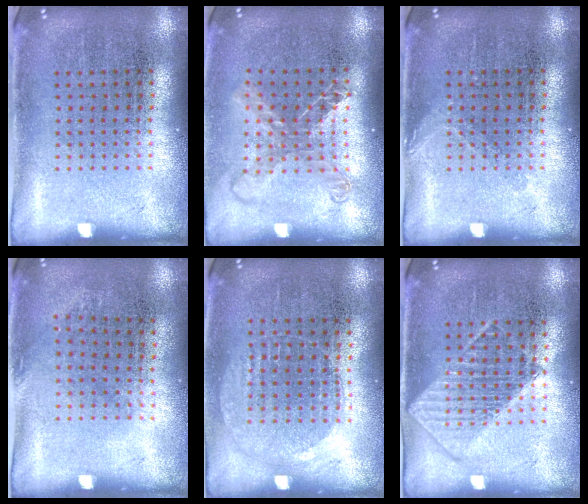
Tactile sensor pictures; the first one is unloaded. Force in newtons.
{"total": 1.6, "press": 1.3, "slide": 0.9}
{"total": 0.8, "press": 0.8, "slide": 0.2}
{"total": 0.9, "press": 0.7, "slide": 0.6}
{"total": 1.0, "press": 0.9, "slide": 0.4}
{"total": 1.0, "press": 1.0, "slide": 0.1}